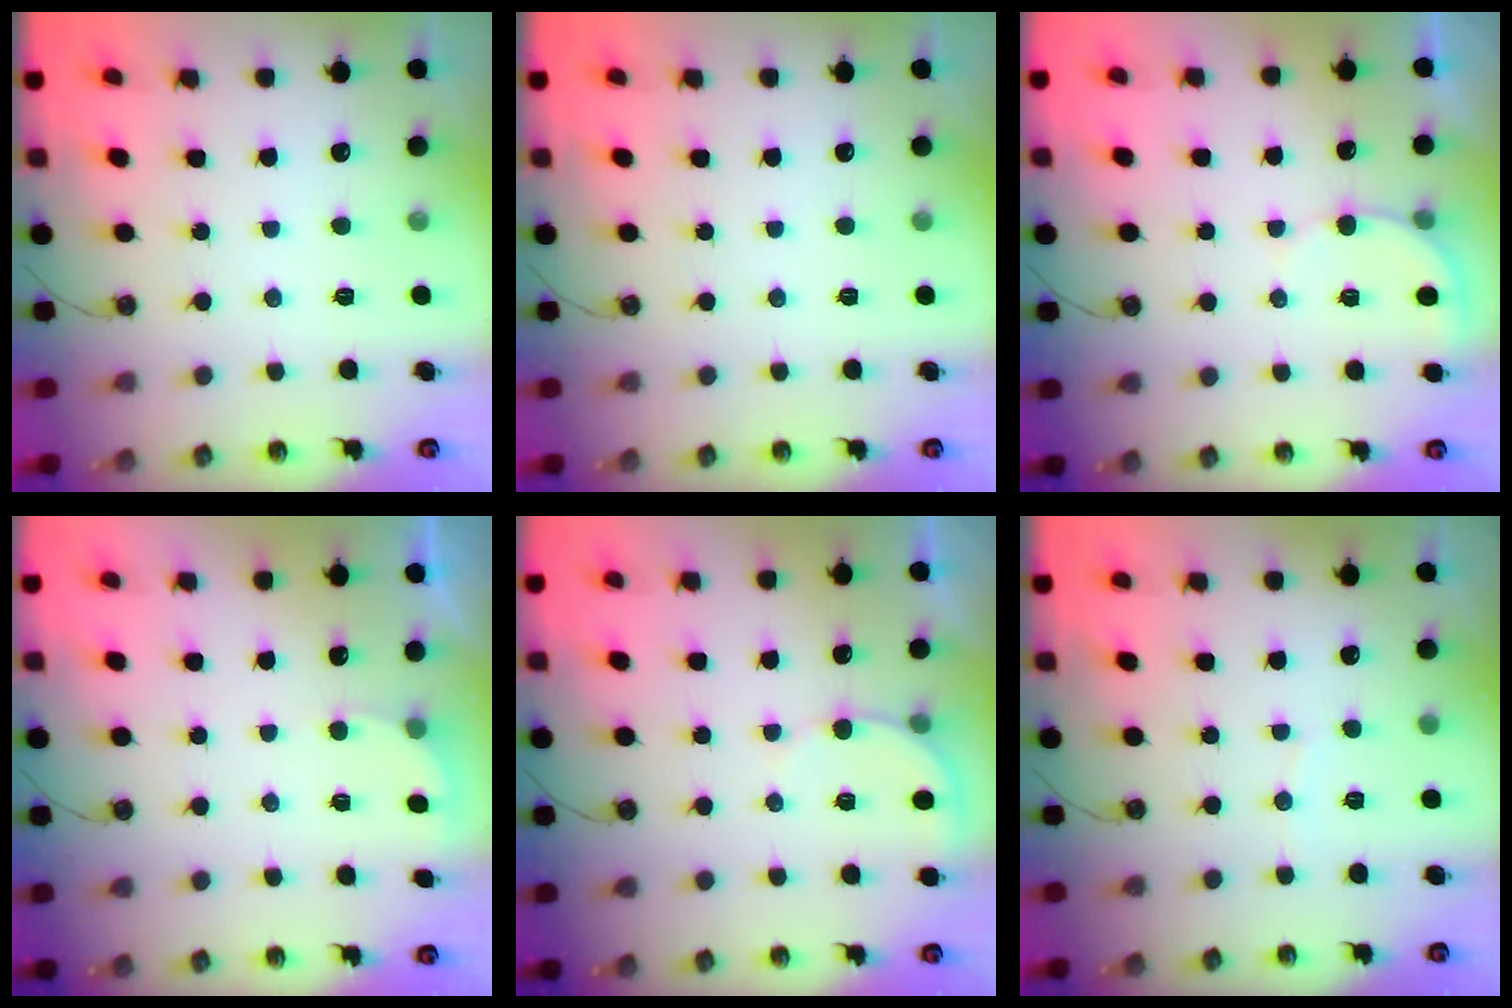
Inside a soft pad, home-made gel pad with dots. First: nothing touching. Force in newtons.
{"total": 0.0}
{"total": 5.0, "press": 4.9, "slide": 0.3}
{"total": 3.0, "press": 2.9, "slide": 0.8}
{"total": 5.0, "press": 4.9, "slide": 0.3}
{"total": 2.7, "press": 2.7, "slide": 0.3}